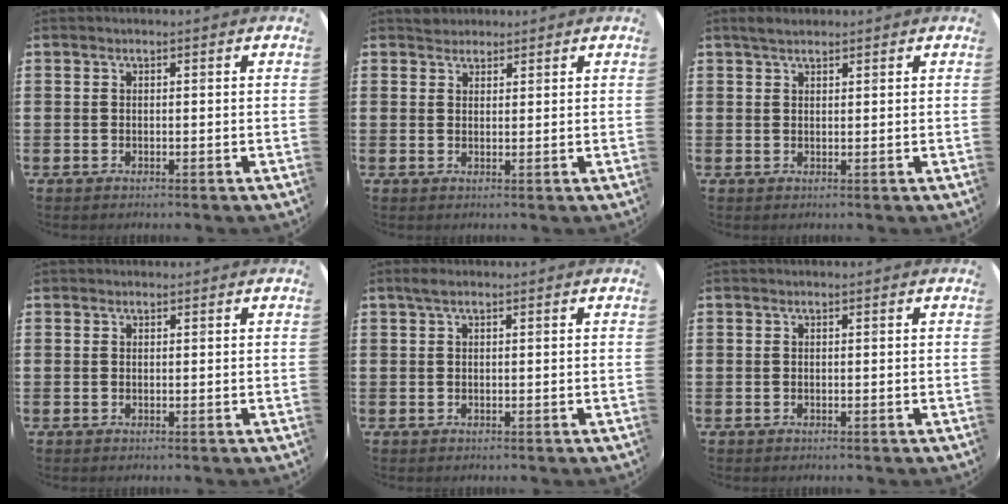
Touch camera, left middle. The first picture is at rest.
{"total": 1.9, "force": [1.7, 0.6, -0.2], "torque": [0.011, 0.003, 0.033]}
{"total": 1.8, "force": [1.5, 0.5, 0.7], "torque": [-0.008, 0.003, 0.026]}
{"total": 0.0}
{"total": 0.9, "force": [0.5, 0.2, 0.7], "torque": [-0.014, 0.004, 0.008]}
{"total": 0.0}